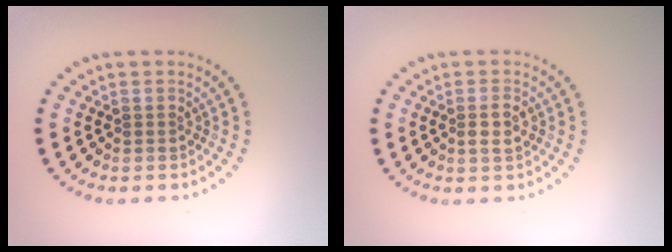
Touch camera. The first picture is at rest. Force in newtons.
{"total": 1.5, "press": 1.4, "slide": 0.5}